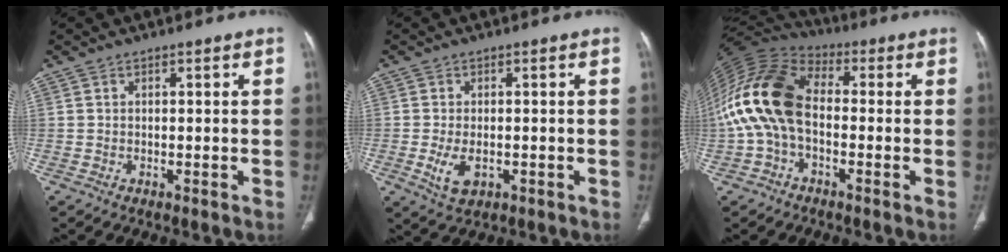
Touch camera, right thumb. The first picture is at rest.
{"total": 4.7, "force": [-1.2, 2.7, 3.7], "torque": [-0.072, -0.006, -0.014]}
{"total": 16.9, "force": [-1.3, 10.5, 13.2], "torque": [-0.272, 0.036, -0.033]}